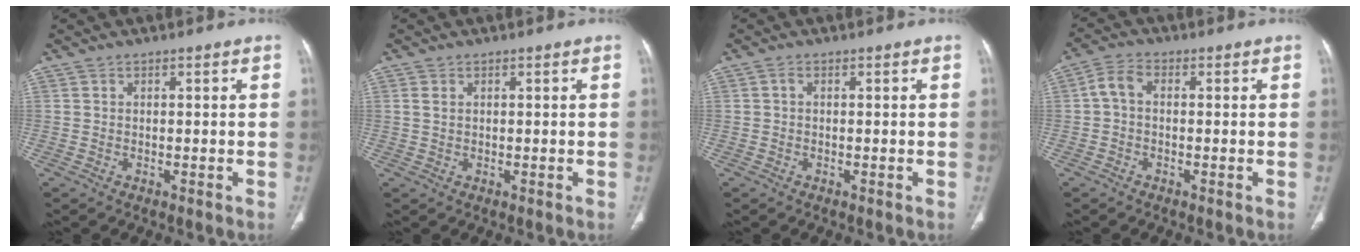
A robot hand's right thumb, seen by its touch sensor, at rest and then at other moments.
{"total": 1.5, "force": [0.6, 1.0, 1.0], "torque": [-0.024, 0.001, 0.016]}
{"total": 0.5, "force": [0.0, 0.3, 0.5], "torque": [-0.008, 0.001, -0.005]}
{"total": 3.9, "force": [-0.1, 2.5, 3.0], "torque": [-0.057, 0.013, -0.010]}